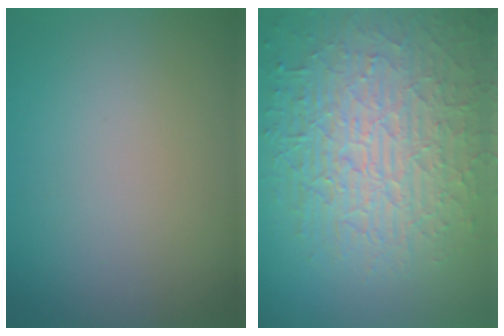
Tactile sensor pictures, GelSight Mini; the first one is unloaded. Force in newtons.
{"total": 8.8, "press": 6.0, "slide": 6.4}